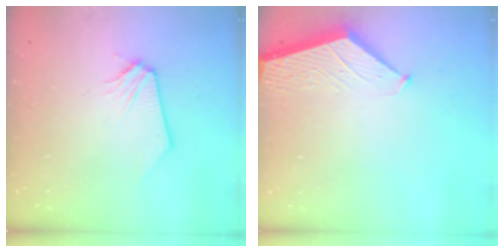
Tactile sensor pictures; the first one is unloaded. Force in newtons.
{"total": 1.8, "press": 1.8, "slide": 0.2}